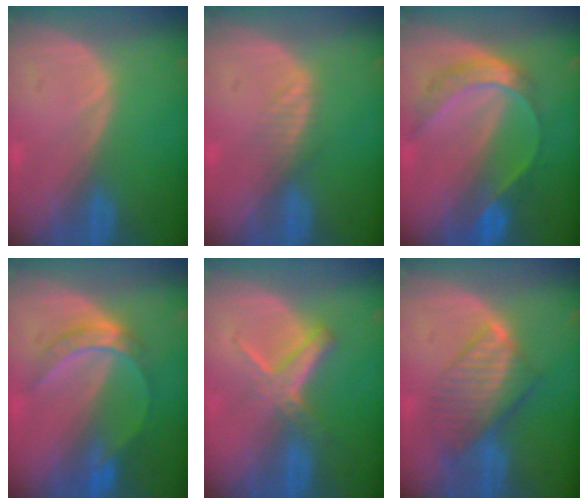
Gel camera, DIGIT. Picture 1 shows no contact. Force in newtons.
{"total": 2.0, "press": 2.0, "slide": 0.2}
{"total": 7.6, "press": 6.4, "slide": 4.2}
{"total": 5.4, "press": 5.3, "slide": 0.6}
{"total": 5.8, "press": 5.1, "slide": 2.6}
{"total": 8.1, "press": 7.1, "slide": 4.0}